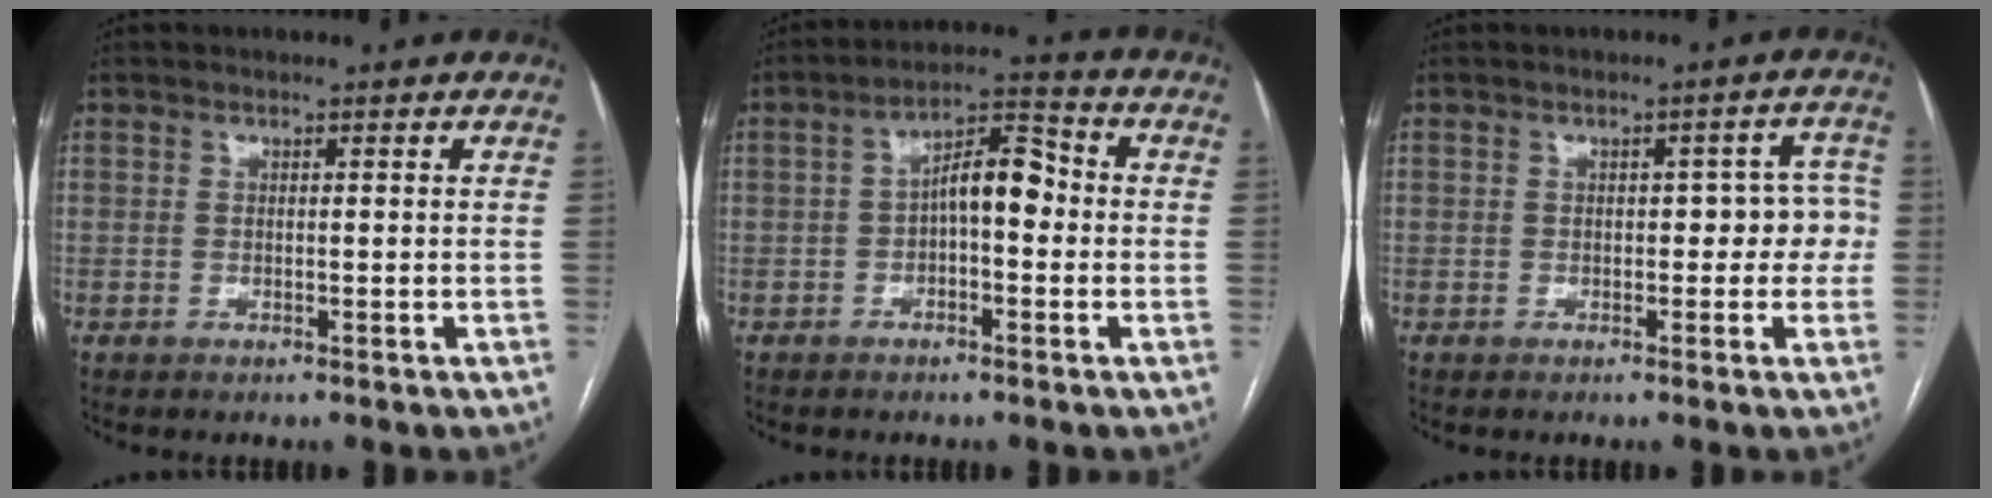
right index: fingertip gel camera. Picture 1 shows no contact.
{"total": 7.3, "force": [-0.4, 2.9, 6.7], "torque": [-0.110, 0.036, -0.010]}
{"total": 4.7, "force": [-0.3, 2.6, 3.9], "torque": [-0.030, 0.035, -0.005]}